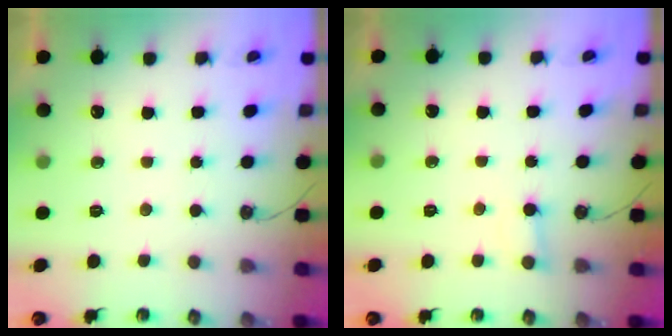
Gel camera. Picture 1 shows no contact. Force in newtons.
{"total": 2.6, "press": 2.6, "slide": 0.1}